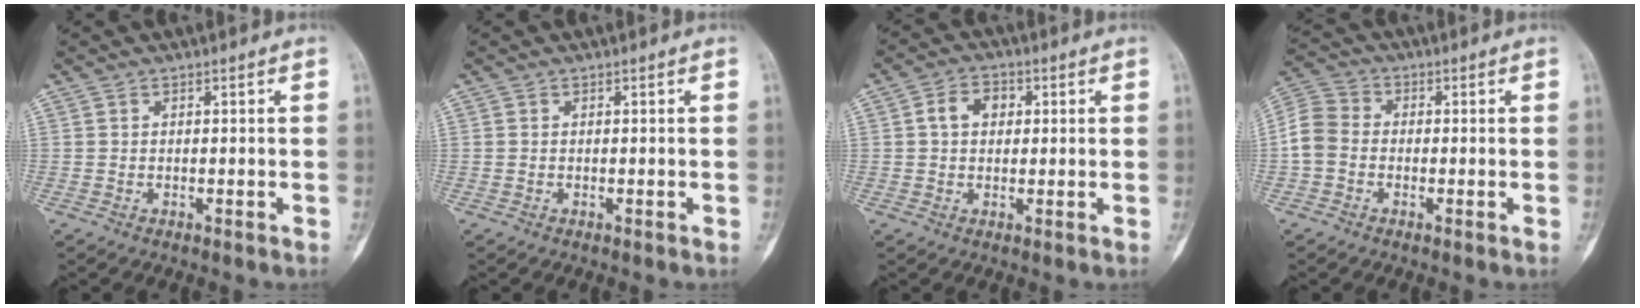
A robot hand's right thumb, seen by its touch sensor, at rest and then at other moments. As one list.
[{"total": 0.0}, {"total": 5.0, "force": [1.0, 3.7, 3.2], "torque": [-0.043, 0.011, 0.011]}, {"total": 6.4, "force": [-1.1, 5.3, 3.4], "torque": [-0.059, 0.019, -0.038]}]